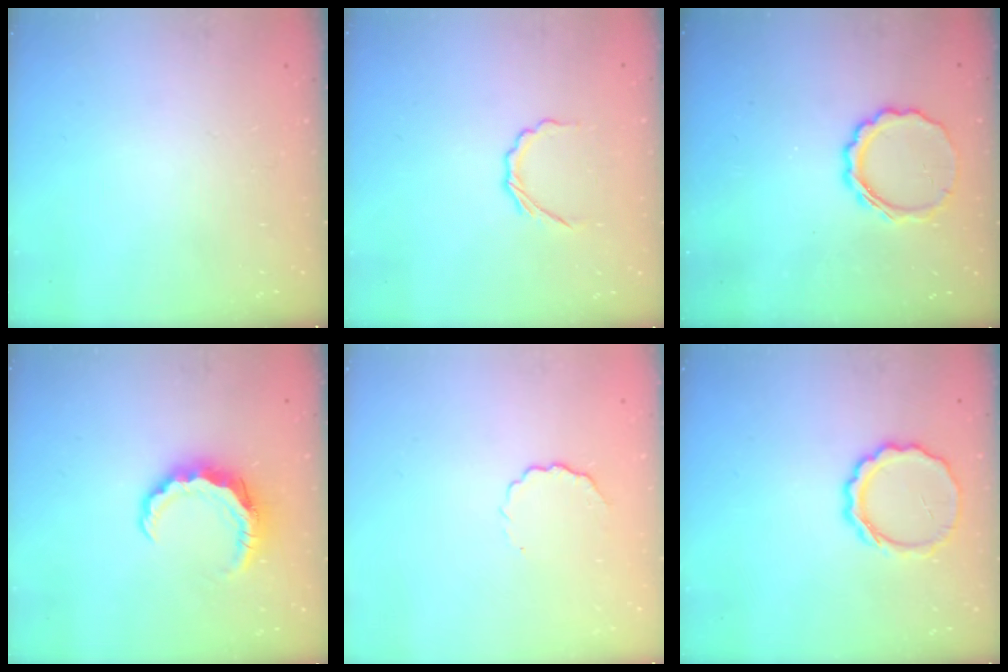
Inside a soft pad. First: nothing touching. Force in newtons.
{"total": 4.2, "press": 4.0, "slide": 1.2}
{"total": 8.9, "press": 8.8, "slide": 1.6}
{"total": 8.1, "press": 8.0, "slide": 1.1}
{"total": 4.4, "press": 4.2, "slide": 1.1}
{"total": 9.4, "press": 9.1, "slide": 2.1}